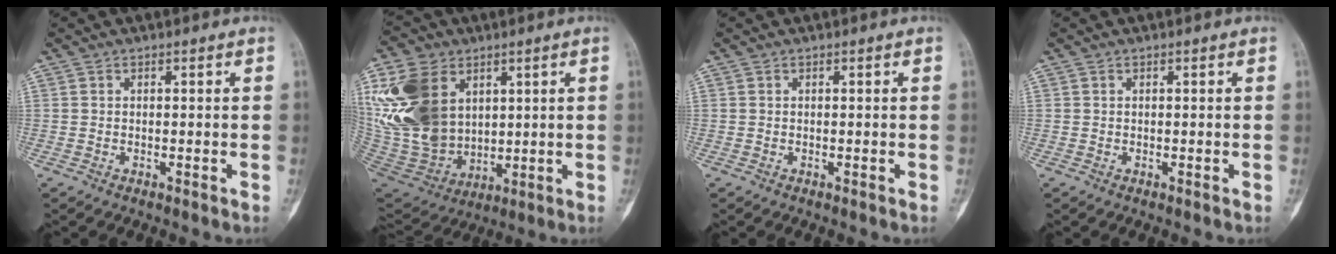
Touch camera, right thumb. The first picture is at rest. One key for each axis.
{"total": 23.8, "fx": 7.0, "fy": 16.8, "fz": 15.3, "tx": -0.320, "ty": -0.022, "tz": 0.151}
{"total": 0.0}
{"total": 0.0}